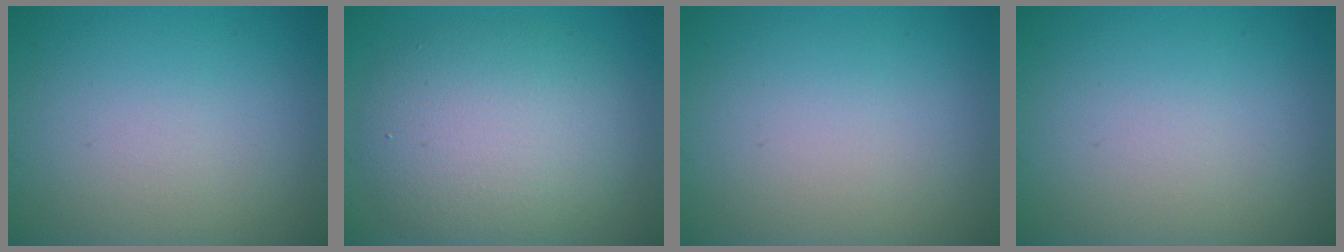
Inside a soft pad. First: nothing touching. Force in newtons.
{"total": 7.3, "press": 7.3, "slide": 0.6}
{"total": 0.0}
{"total": 0.0}